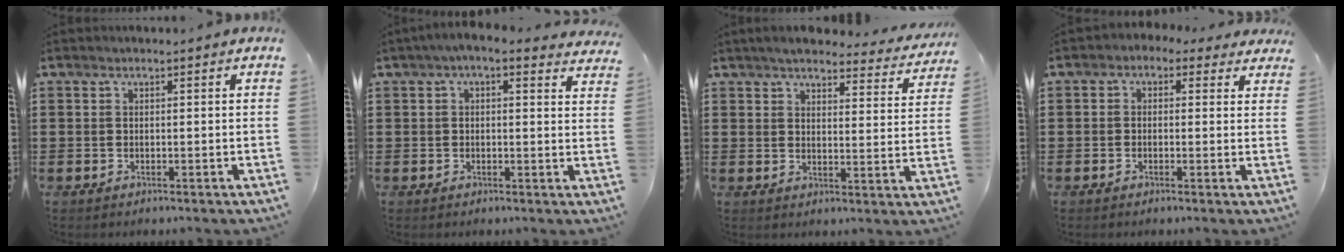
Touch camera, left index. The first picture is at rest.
{"total": 2.8, "force": [1.9, 0.7, 1.9], "torque": [-0.043, -0.002, 0.033]}
{"total": 4.8, "force": [4.4, 0.6, 1.7], "torque": [-0.052, -0.019, 0.076]}
{"total": 1.4, "force": [-0.3, 1.2, 0.6], "torque": [-0.017, 0.009, -0.008]}